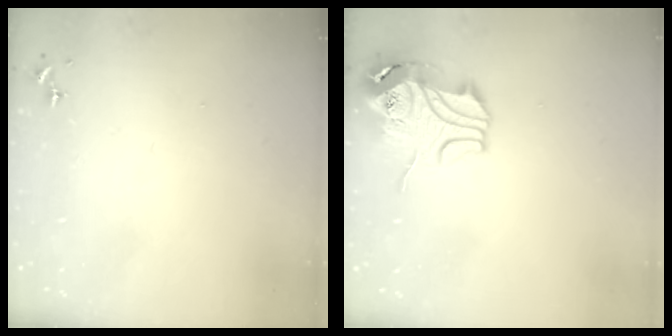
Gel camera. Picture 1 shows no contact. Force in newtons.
{"total": 11.7, "press": 11.5, "slide": 1.8}